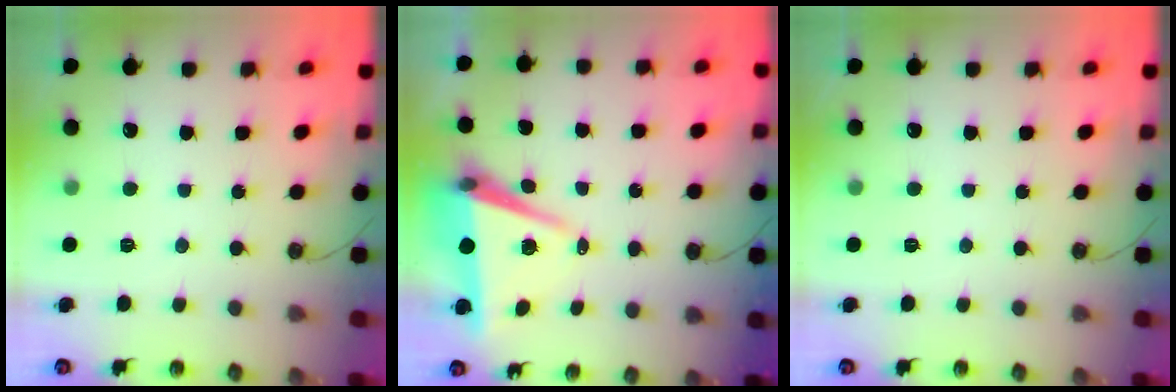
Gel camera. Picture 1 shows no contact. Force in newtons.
{"total": 7.2, "press": 5.7, "slide": 4.3}
{"total": 0.0}